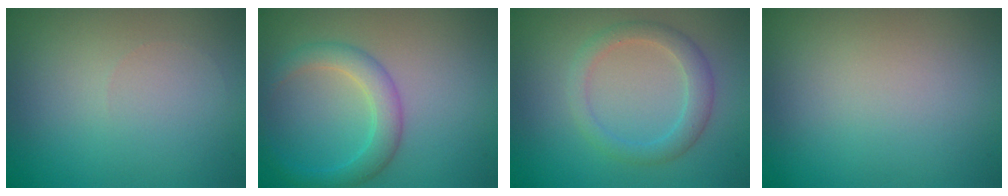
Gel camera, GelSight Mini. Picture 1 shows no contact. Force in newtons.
{"total": 3.0, "press": 3.0, "slide": 0.2}
{"total": 2.6, "press": 2.6, "slide": 0.1}
{"total": 0.0}